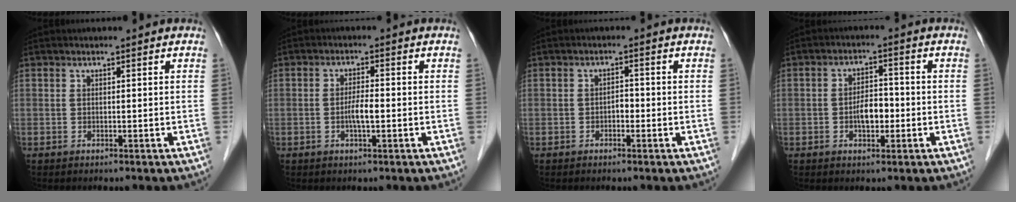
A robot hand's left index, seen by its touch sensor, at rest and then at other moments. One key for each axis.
{"total": 3.0, "fx": -0.8, "fy": 0.5, "fz": 2.8, "tx": -0.055, "ty": -0.002, "tz": -0.016}
{"total": 1.5, "fx": -0.8, "fy": 0.8, "fz": 1.1, "tx": -0.013, "ty": 0.002, "tz": -0.014}
{"total": 4.3, "fx": -1.3, "fy": 2.1, "fz": 3.5, "tx": -0.062, "ty": 0.004, "tz": -0.022}